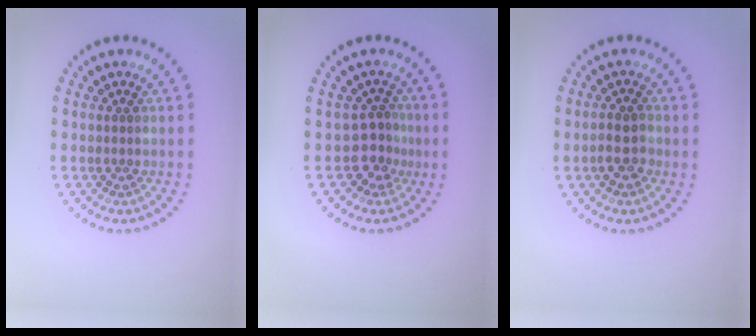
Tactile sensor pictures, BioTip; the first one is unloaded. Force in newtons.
{"total": 2.6, "press": 1.9, "slide": 1.8}
{"total": 2.3, "press": 2.2, "slide": 0.7}